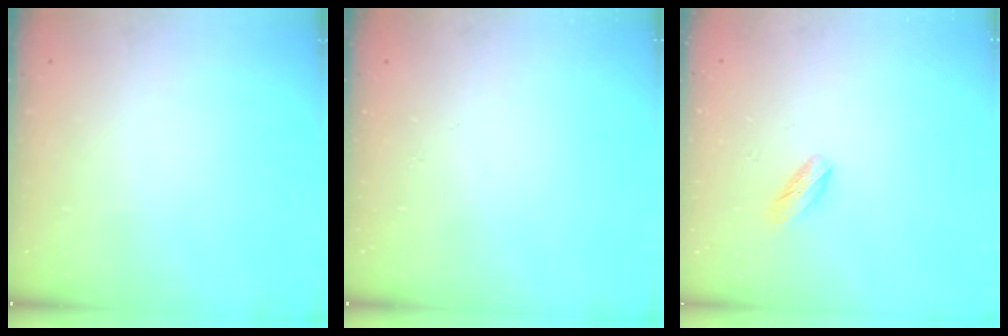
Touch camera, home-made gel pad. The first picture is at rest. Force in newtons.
{"total": 0.0}
{"total": 6.0, "press": 5.9, "slide": 1.1}